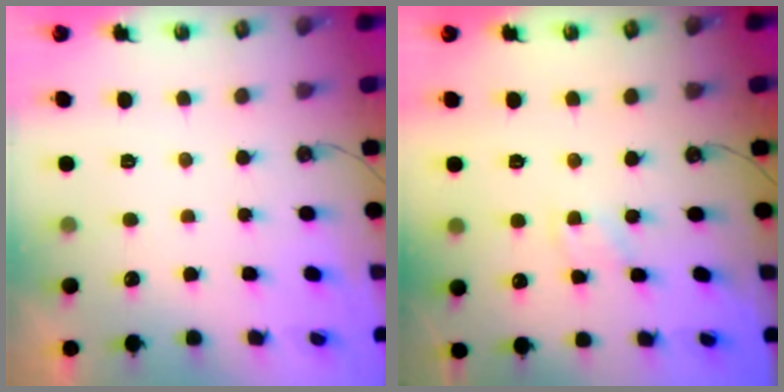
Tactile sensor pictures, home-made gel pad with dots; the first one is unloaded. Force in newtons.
{"total": 4.5, "press": 4.4, "slide": 0.5}